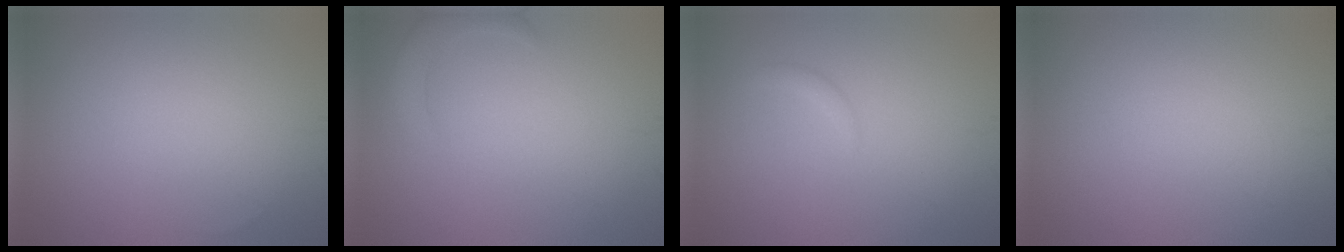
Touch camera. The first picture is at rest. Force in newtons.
{"total": 2.5, "press": 2.5, "slide": 0.3}
{"total": 0.7, "press": 0.7, "slide": 0.1}
{"total": 0.0}